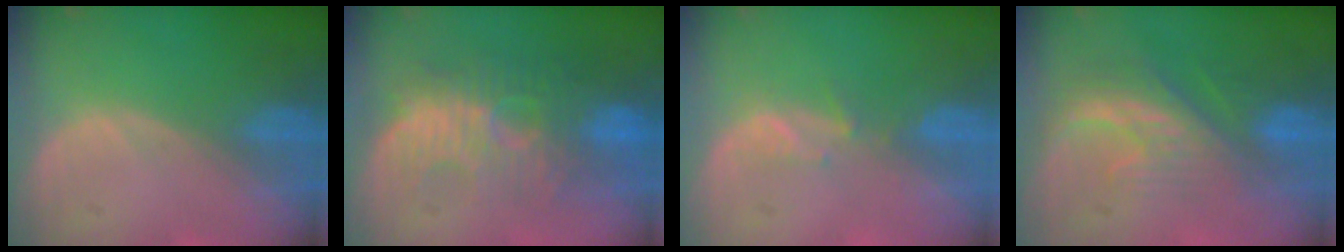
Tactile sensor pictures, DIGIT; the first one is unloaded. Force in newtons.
{"total": 10.5, "press": 9.5, "slide": 4.5}
{"total": 1.9, "press": 1.8, "slide": 0.7}
{"total": 8.3, "press": 7.5, "slide": 3.6}